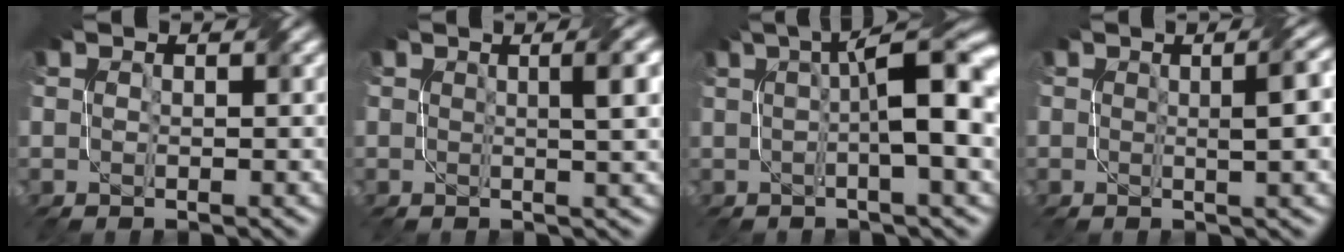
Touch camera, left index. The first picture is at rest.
{"total": 3.3, "force": [0.5, 0.8, 3.2], "torque": [-0.030, 0.014, 0.007]}
{"total": 8.8, "force": [1.3, 2.0, 8.5], "torque": [-0.108, 0.027, 0.018]}
{"total": 3.3, "force": [0.1, 0.7, 3.2], "torque": [-0.032, 0.013, 0.003]}